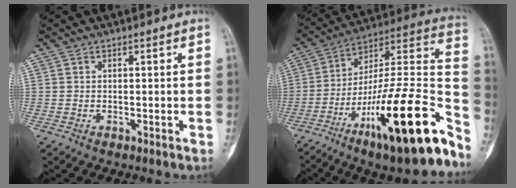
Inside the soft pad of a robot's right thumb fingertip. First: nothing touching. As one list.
[{"total": 29.0, "force": [-15.3, 6.1, 23.9], "torque": [-0.308, 0.075, -0.243]}]